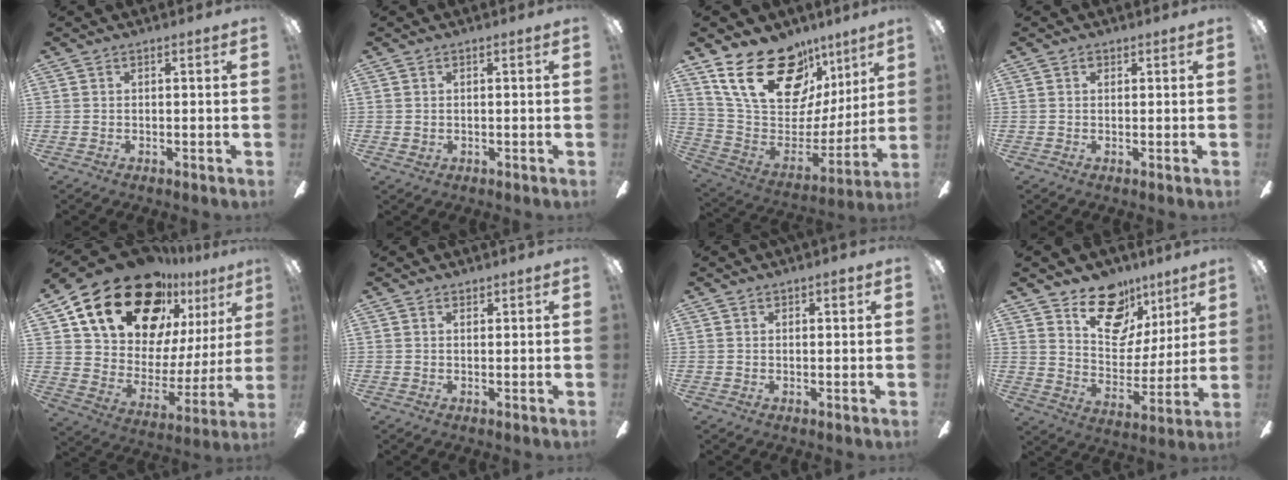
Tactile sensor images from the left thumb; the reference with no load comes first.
{"total": 0.5, "force": [0.2, 0.4, 0.2], "torque": [-0.004, 0.003, 0.004]}
{"total": 26.5, "force": [14.9, 15.3, 15.7], "torque": [-0.270, -0.079, 0.281]}
{"total": 0.9, "force": [0.5, 0.6, 0.3], "torque": [0.001, -0.001, 0.007]}
{"total": 26.2, "force": [17.5, 14.0, 13.6], "torque": [-0.241, -0.102, 0.324]}
{"total": 0.9, "force": [0.8, 0.4, 0.1], "torque": [-0.002, 0.000, 0.016]}
{"total": 1.5, "force": [0.9, 0.8, 0.9], "torque": [-0.001, -0.002, 0.012]}
{"total": 17.6, "force": [11.4, 10.8, 8.0], "torque": [-0.117, -0.065, 0.210]}